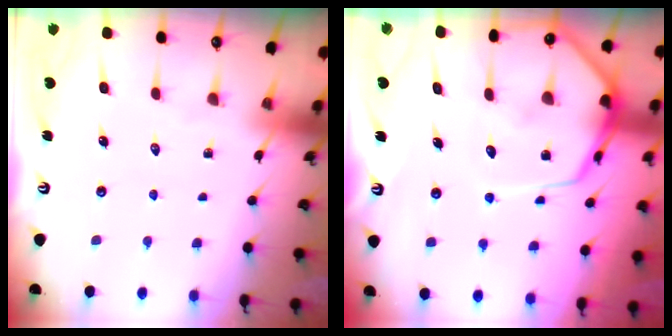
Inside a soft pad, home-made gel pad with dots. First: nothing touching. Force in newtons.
{"total": 14.0, "press": 14.0, "slide": 1.4}